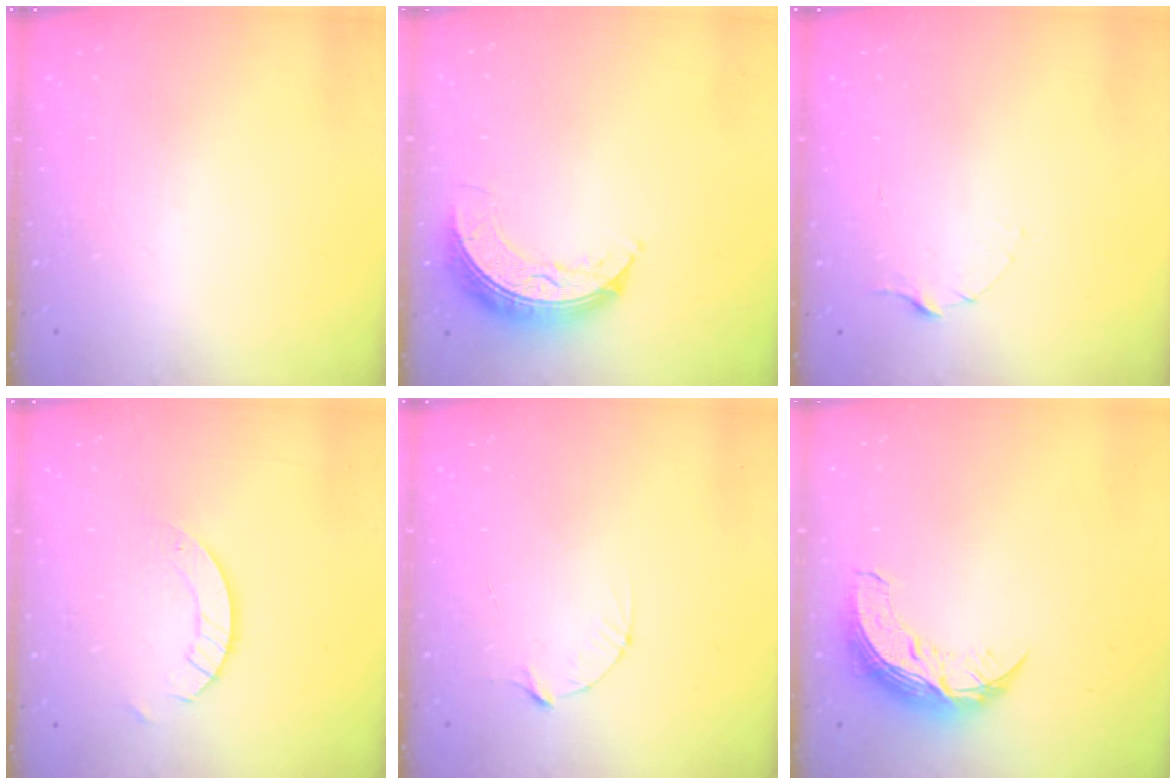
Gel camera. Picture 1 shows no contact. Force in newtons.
{"total": 7.9, "press": 7.9, "slide": 0.6}
{"total": 2.5, "press": 2.5, "slide": 0.3}
{"total": 3.5, "press": 3.5, "slide": 0.3}
{"total": 3.2, "press": 3.2, "slide": 0.3}
{"total": 9.7, "press": 9.7, "slide": 0.6}